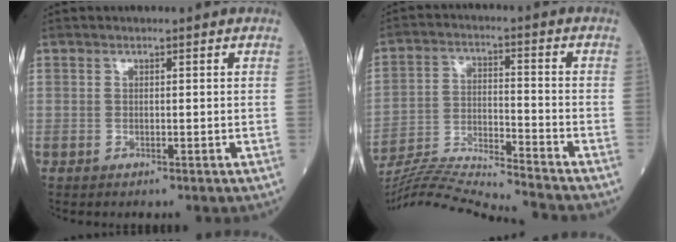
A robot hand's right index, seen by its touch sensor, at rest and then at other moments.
{"total": 15.4, "force": [-14.7, -2.2, 4.1], "torque": [-0.067, -0.003, -0.250]}